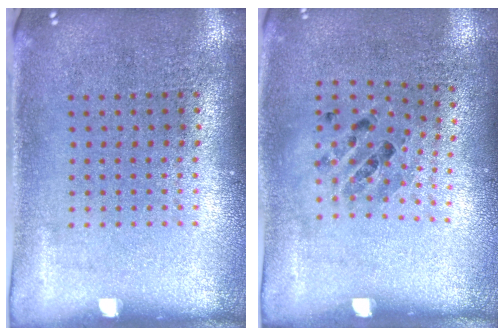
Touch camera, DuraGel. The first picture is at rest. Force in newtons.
{"total": 0.9, "press": 0.8, "slide": 0.5}